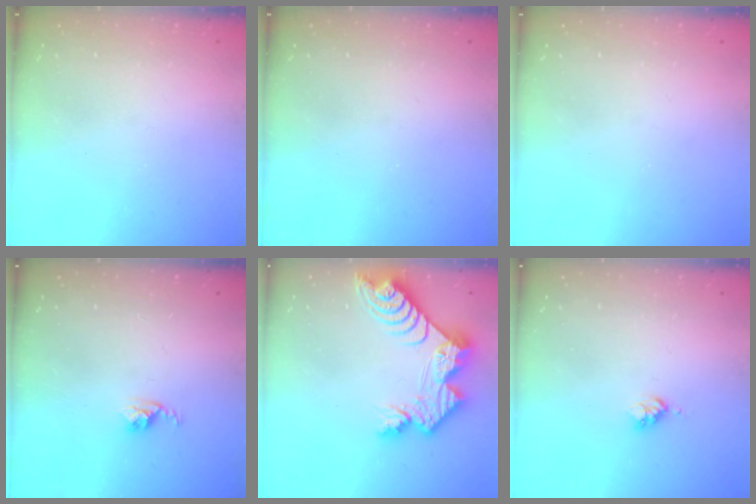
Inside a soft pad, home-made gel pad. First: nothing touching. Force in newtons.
{"total": 0.0}
{"total": 0.0}
{"total": 2.5, "press": 2.5, "slide": 0.4}
{"total": 13.9, "press": 13.9, "slide": 1.0}
{"total": 3.0, "press": 2.9, "slide": 0.4}